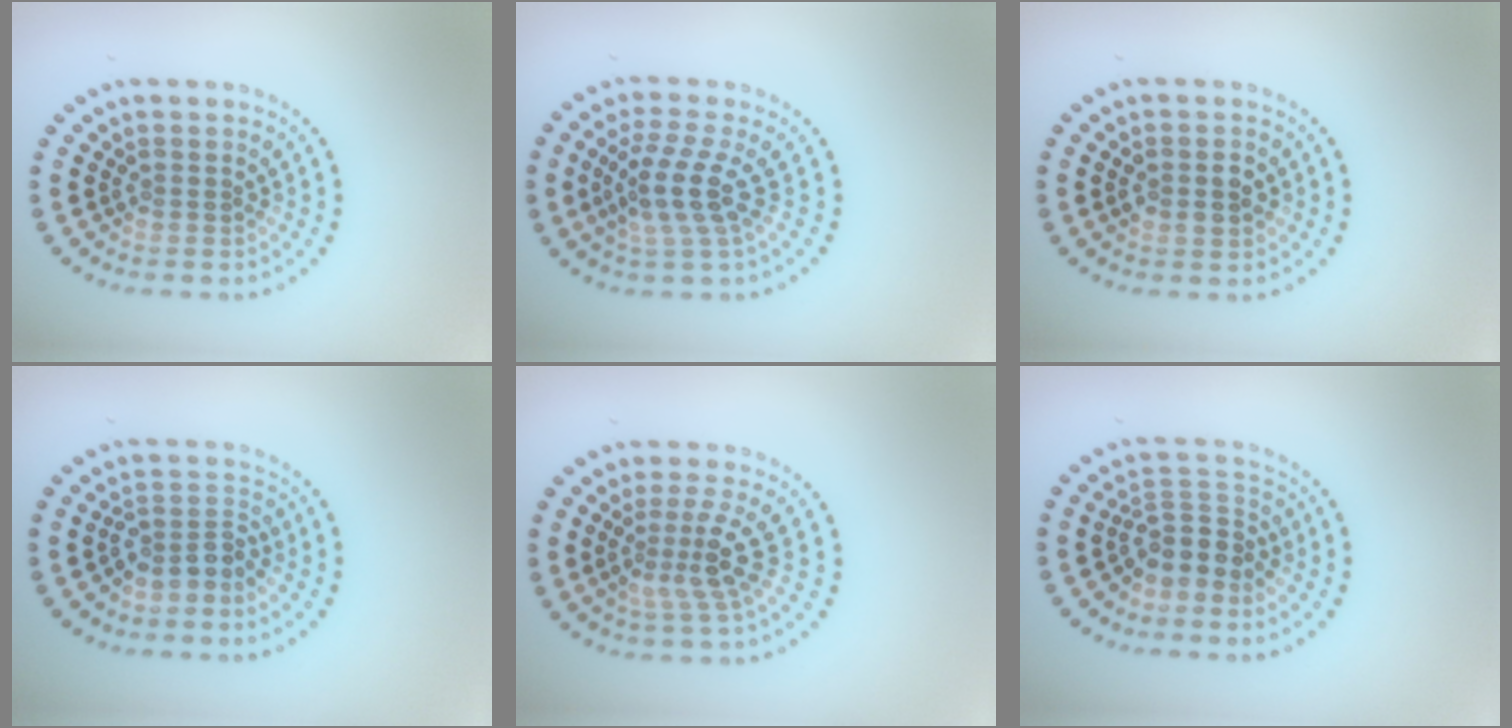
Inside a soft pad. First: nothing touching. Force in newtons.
{"total": 3.8, "press": 3.2, "slide": 2.2}
{"total": 2.7, "press": 2.7, "slide": 0.2}
{"total": 2.5, "press": 1.9, "slide": 1.7}
{"total": 3.4, "press": 2.4, "slide": 2.5}
{"total": 3.2, "press": 2.5, "slide": 2.1}